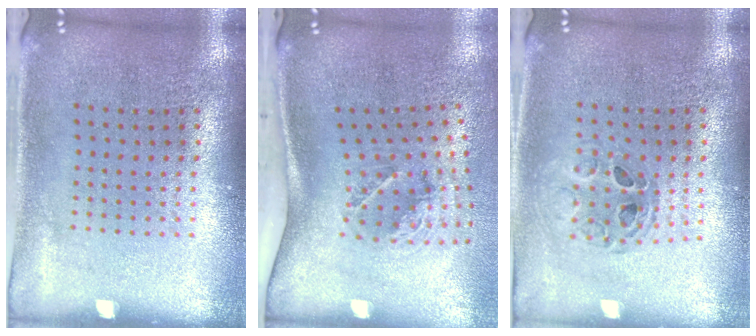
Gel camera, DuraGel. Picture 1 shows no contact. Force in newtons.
{"total": 2.1, "press": 1.2, "slide": 1.7}
{"total": 0.8, "press": 0.8, "slide": 0.0}